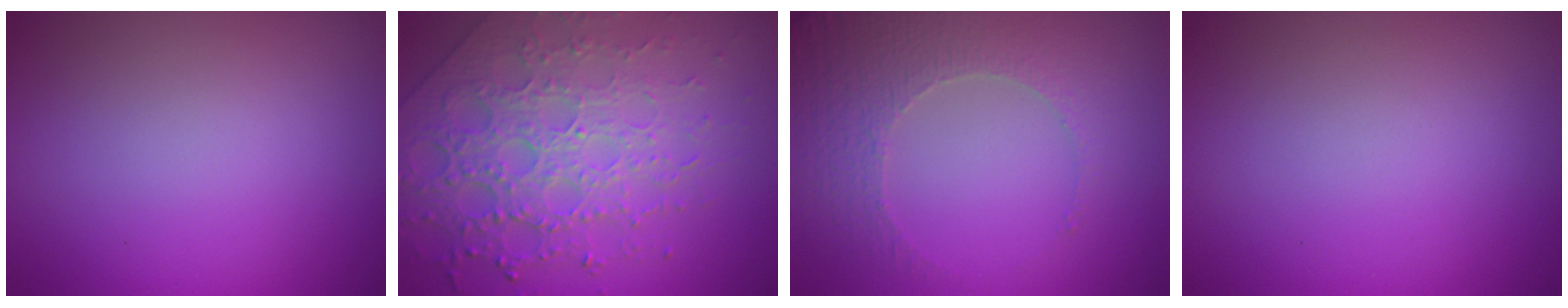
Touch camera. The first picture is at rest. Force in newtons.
{"total": 7.9, "press": 5.5, "slide": 5.6}
{"total": 4.7, "press": 3.5, "slide": 3.1}
{"total": 0.0}